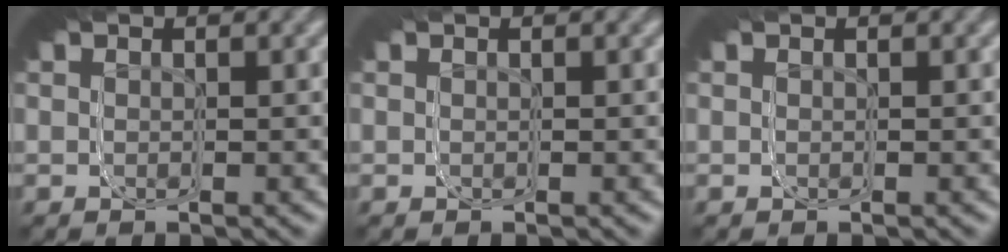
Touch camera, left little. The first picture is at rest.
{"total": 0.0}
{"total": 0.0}